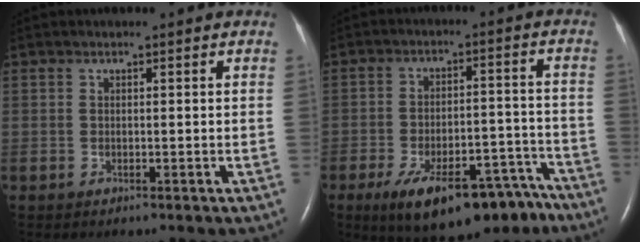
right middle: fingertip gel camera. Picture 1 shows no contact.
{"total": 17.2, "force": [-12.4, 6.3, 10.2], "torque": [-0.117, 0.023, -0.182]}